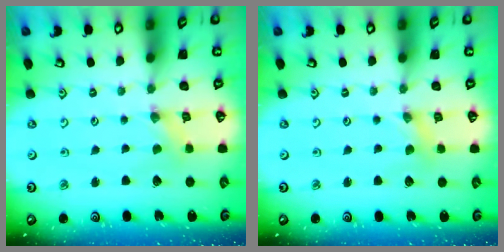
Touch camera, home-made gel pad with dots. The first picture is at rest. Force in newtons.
{"total": 0.9, "press": 0.9, "slide": 0.2}